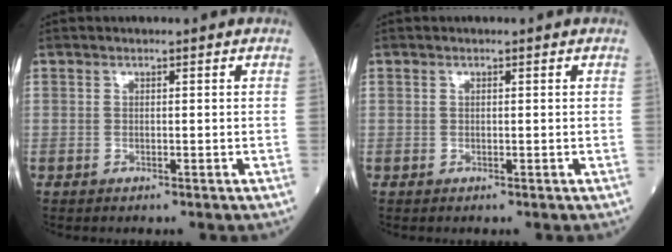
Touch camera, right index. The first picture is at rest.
{"total": 0.0}